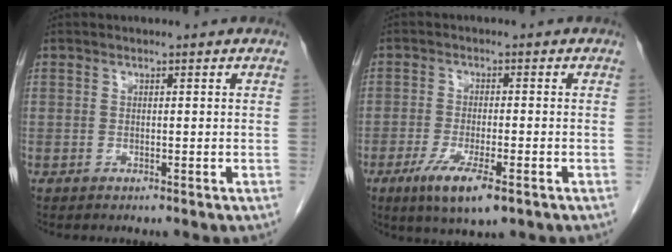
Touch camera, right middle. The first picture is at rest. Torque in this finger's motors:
{"motor_torque": [1.31, -0.51, 0.12, 0.12]}